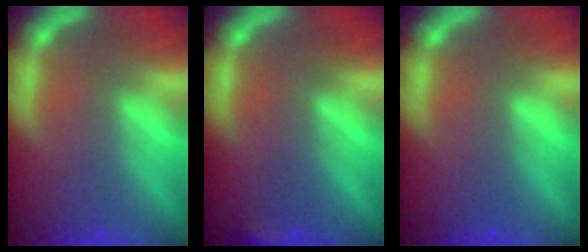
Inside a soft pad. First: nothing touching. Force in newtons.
{"total": 1.4}
{"total": 0.0}